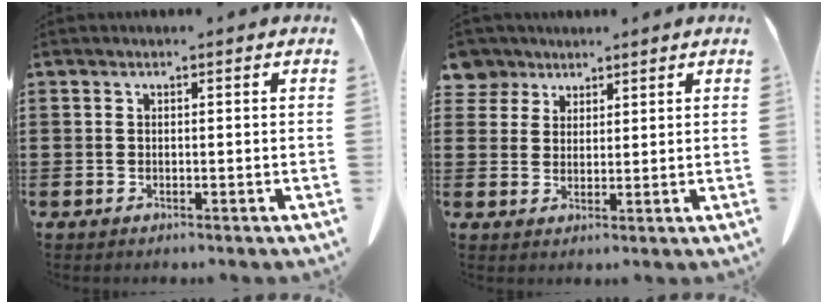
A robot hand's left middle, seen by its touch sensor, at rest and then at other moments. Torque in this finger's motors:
{"motor_torque": [0.24, 0.15, 0.00, 0.01]}